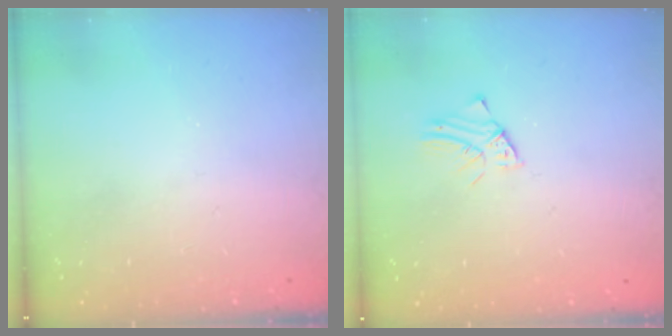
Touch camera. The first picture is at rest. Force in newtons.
{"total": 1.2, "press": 1.2, "slide": 0.1}